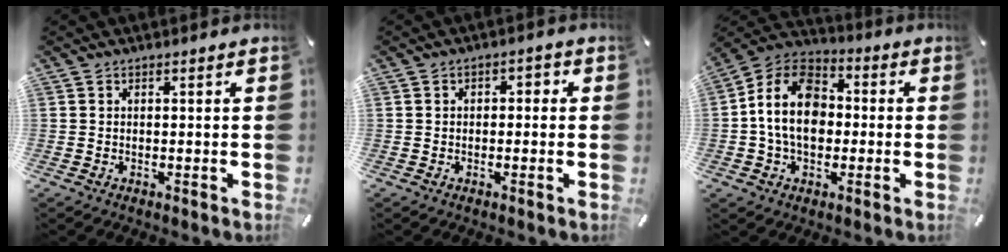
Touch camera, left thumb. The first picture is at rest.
{"total": 1.8, "force": [-1.0, 1.3, 0.8], "torque": [-0.014, 0.013, -0.024]}
{"total": 14.1, "force": [-1.3, 10.6, 9.2], "torque": [-0.200, 0.026, -0.027]}